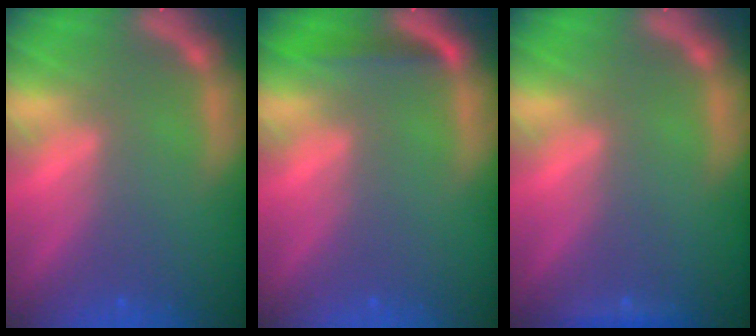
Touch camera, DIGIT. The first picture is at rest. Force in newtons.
{"total": 1.9}
{"total": 0.9}